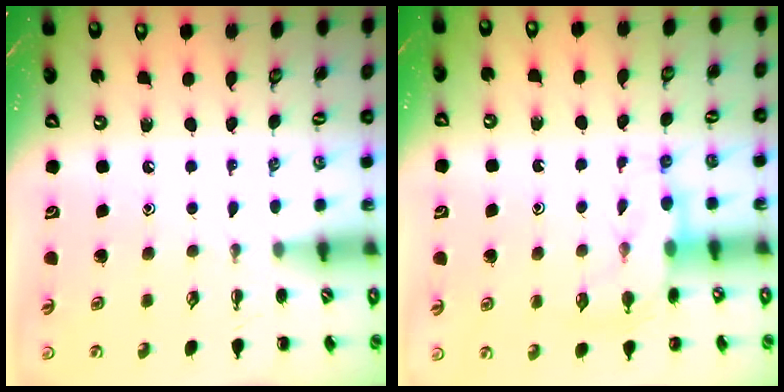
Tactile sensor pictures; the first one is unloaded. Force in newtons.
{"total": 8.5, "press": 8.4, "slide": 0.7}